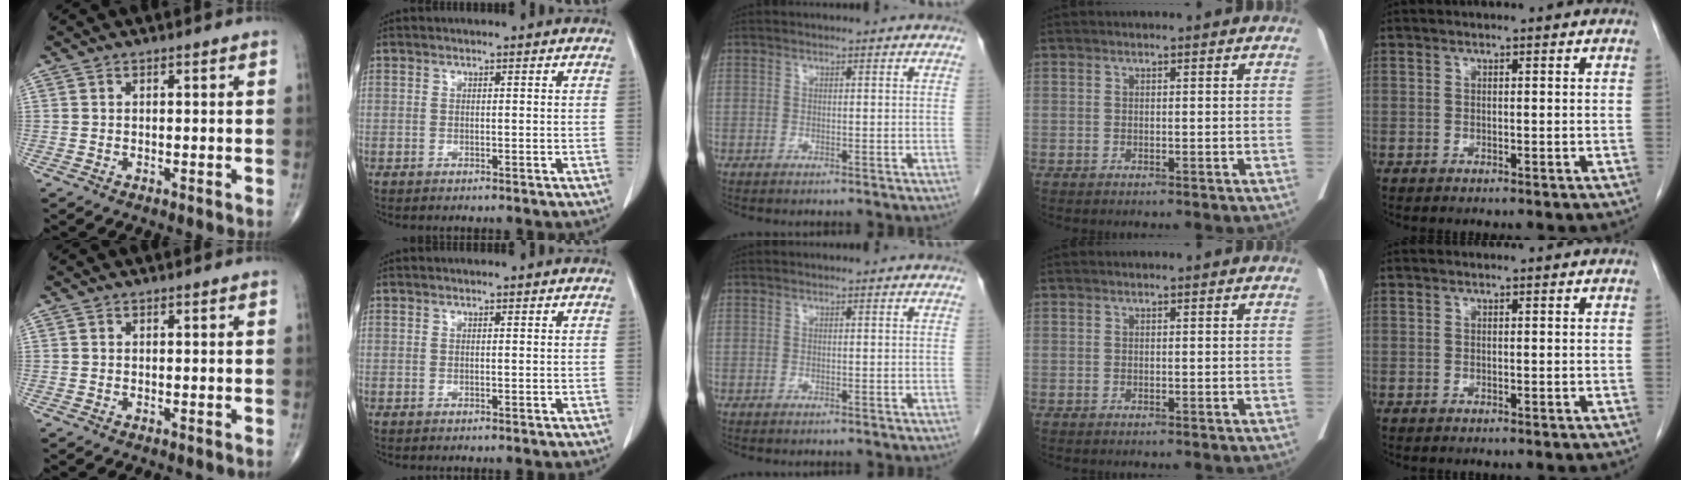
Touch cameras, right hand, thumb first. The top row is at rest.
{}